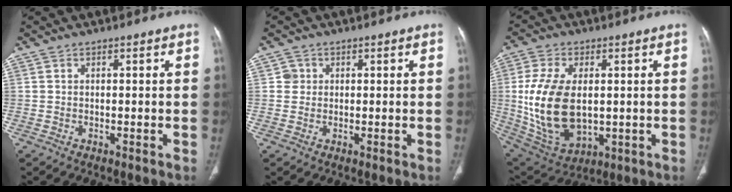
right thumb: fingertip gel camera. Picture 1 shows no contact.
{"total": 1.8, "force": [0.4, 1.8, 0.2], "torque": [0.007, 0.003, 0.003]}
{"total": 17.8, "force": [0.4, 10.6, 14.3], "torque": [-0.281, -0.011, 0.028]}